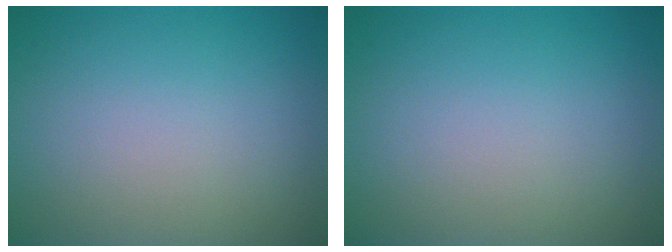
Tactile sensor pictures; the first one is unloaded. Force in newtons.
{"total": 0.0}